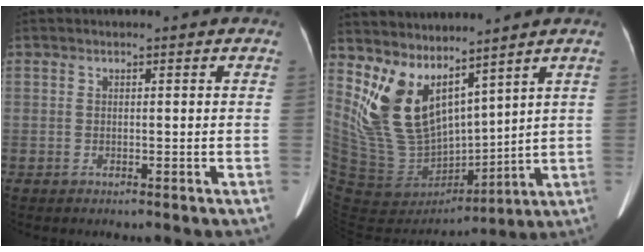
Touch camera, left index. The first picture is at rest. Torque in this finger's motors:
{"motor_torque": [1.47, -0.67, 0.60, 0.21]}